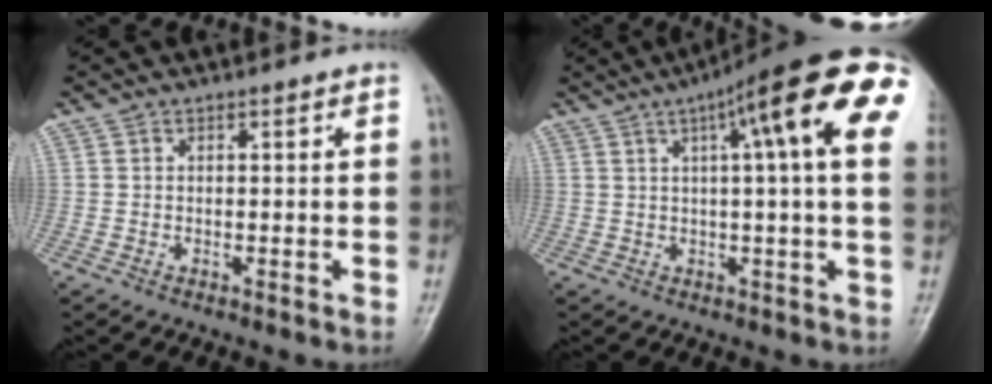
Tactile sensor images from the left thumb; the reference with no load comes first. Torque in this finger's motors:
{"motor_torque": [0.84, 0.90, 2.00, -0.76, 0.42]}